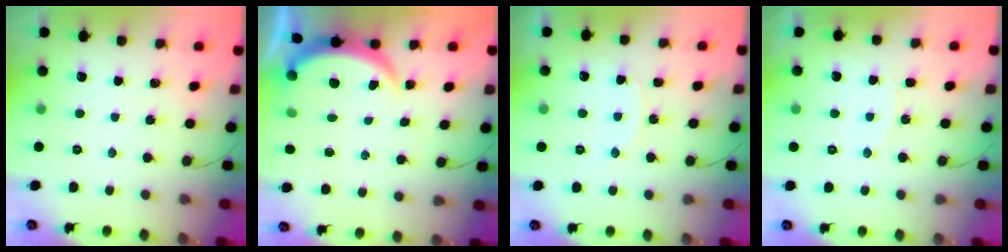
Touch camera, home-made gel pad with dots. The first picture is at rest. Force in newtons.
{"total": 3.9, "press": 3.9, "slide": 0.2}
{"total": 6.4, "press": 6.4, "slide": 0.7}
{"total": 6.3, "press": 6.3, "slide": 0.4}